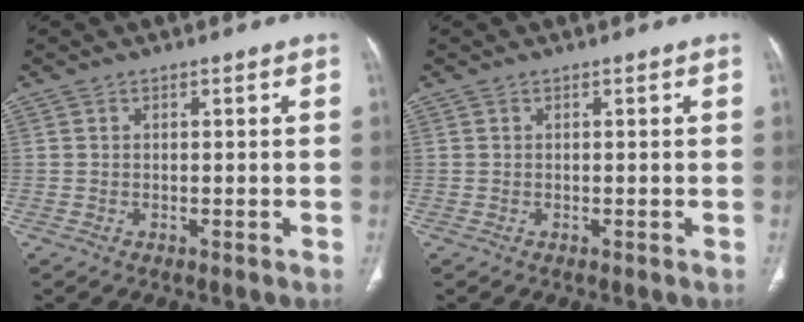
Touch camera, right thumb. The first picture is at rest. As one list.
[{"total": 0.0}]